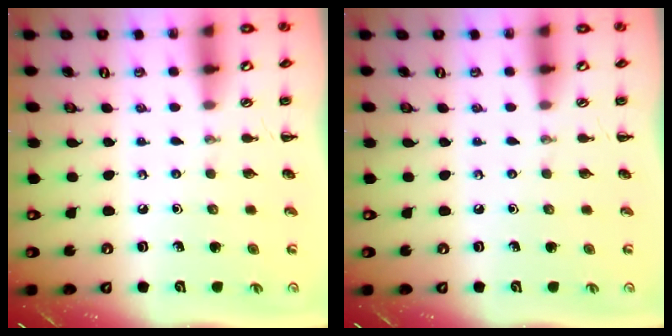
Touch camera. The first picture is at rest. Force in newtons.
{"total": 0.0}